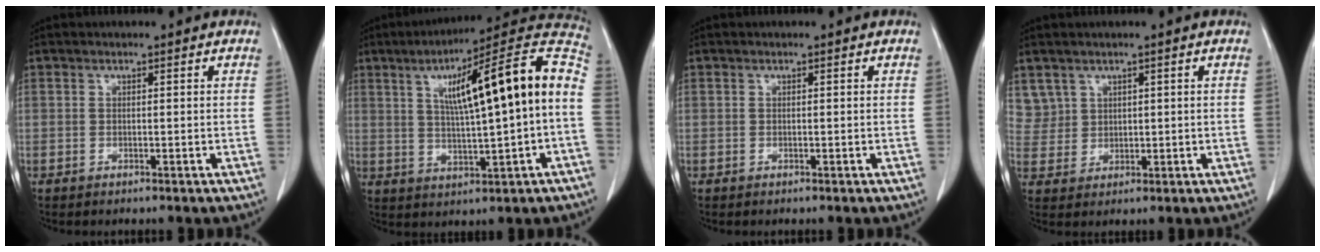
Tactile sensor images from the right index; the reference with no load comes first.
{"total": 19.9, "force": [2.4, 1.8, 19.7], "torque": [-0.276, 0.043, 0.032]}
{"total": 0.0}
{"total": 4.3, "force": [2.7, 3.3, -0.3], "torque": [0.018, 0.006, 0.059]}